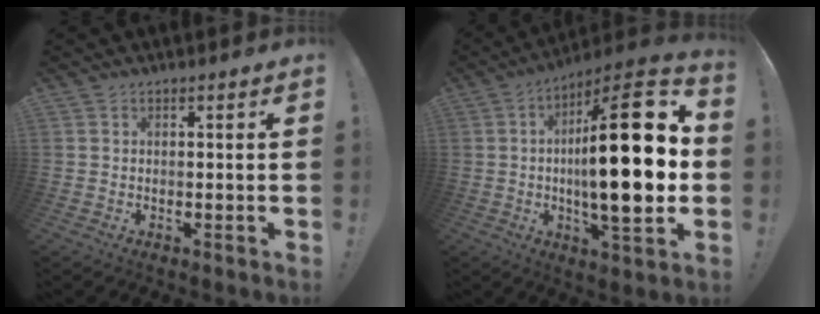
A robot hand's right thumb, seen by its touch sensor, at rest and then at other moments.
{"total": 26.1, "force": [0.1, 6.8, 25.2], "torque": [-0.407, -0.007, -0.011]}